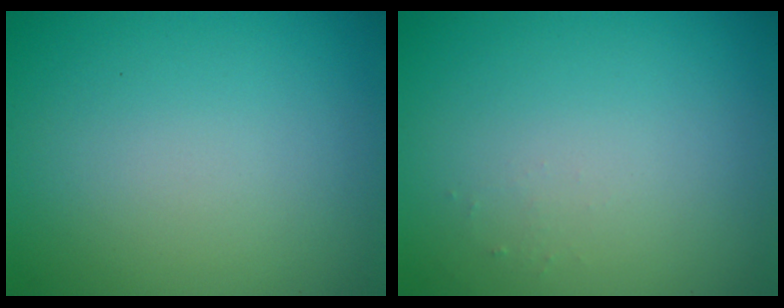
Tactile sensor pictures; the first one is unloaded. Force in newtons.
{"total": 0.5, "press": 0.5, "slide": 0.2}